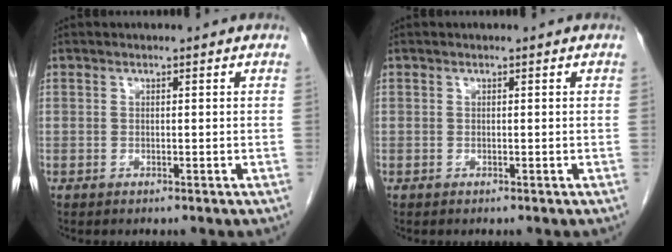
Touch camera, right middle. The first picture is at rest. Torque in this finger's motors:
{"motor_torque": [0.26, 0.30, 0.00, 0.01]}